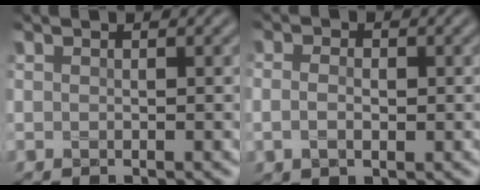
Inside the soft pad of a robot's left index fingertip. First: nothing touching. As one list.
[{"total": 2.4, "force": [-0.1, 1.6, 1.8], "torque": [-0.030, -0.001, -0.007]}]